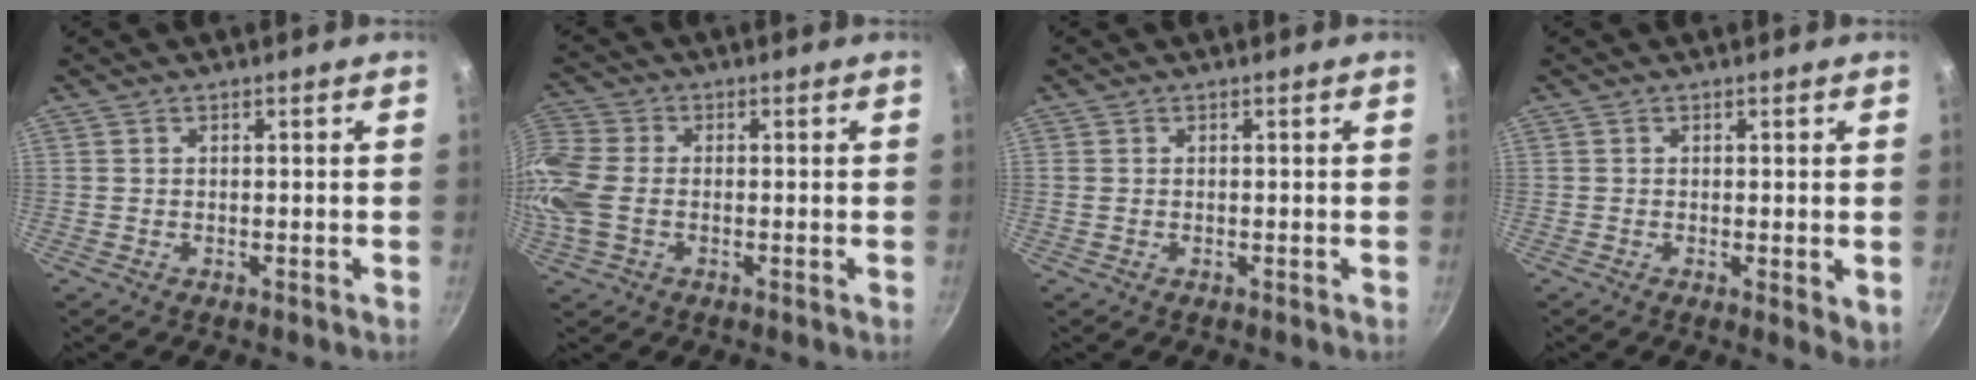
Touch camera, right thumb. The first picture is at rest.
{"total": 8.7, "force": [-0.9, 5.8, 6.4], "torque": [-0.180, 0.012, -0.022]}
{"total": 0.7, "force": [0.0, 0.5, 0.5], "torque": [-0.016, 0.001, 0.002]}
{"total": 3.1, "force": [-0.3, 0.9, 3.0], "torque": [-0.044, -0.012, -0.008]}